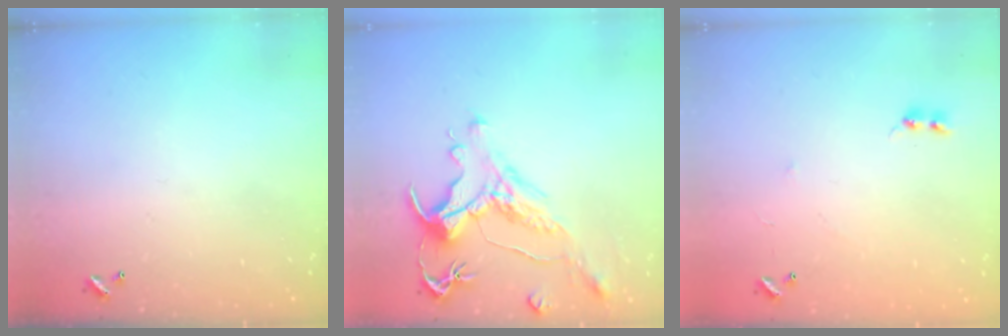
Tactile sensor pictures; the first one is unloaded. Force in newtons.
{"total": 1.4, "press": 0.2, "slide": 1.4}
{"total": 5.4, "press": 5.4, "slide": 0.7}